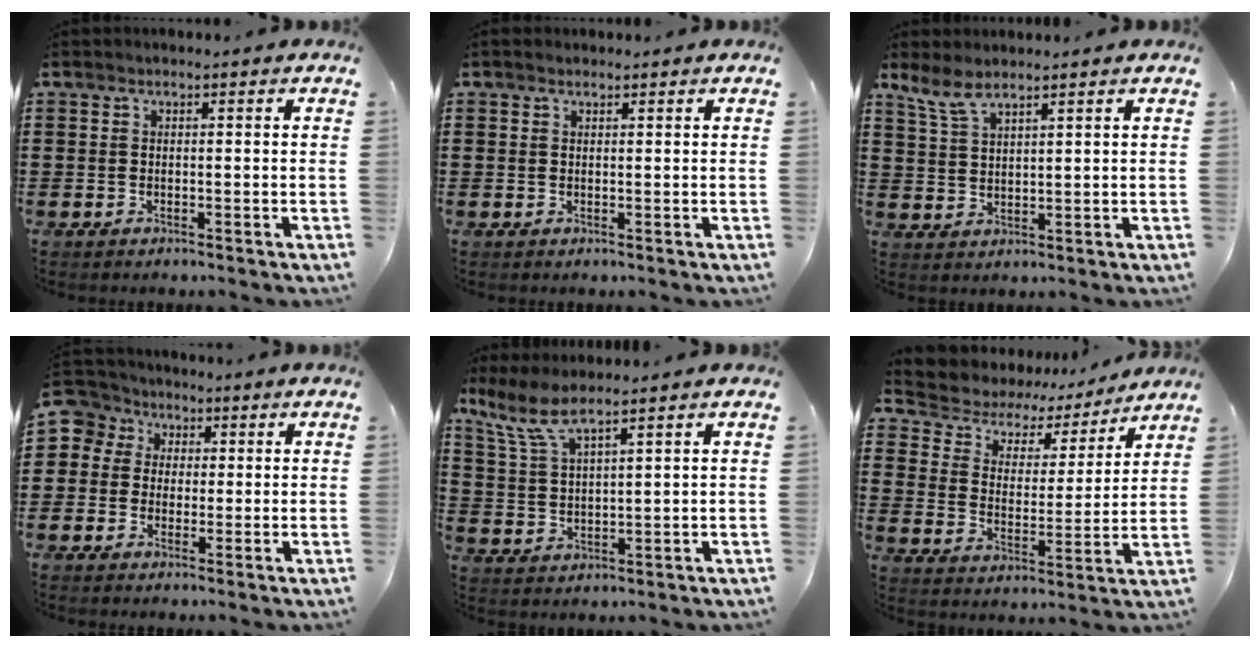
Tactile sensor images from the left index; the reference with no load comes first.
{"total": 0.7, "force": [0.5, 0.4, 0.1], "torque": [-0.003, 0.003, 0.011]}
{"total": 4.7, "force": [3.8, 1.1, 2.5], "torque": [-0.060, -0.005, 0.071]}
{"total": 4.2, "force": [0.2, 4.2, 0.0], "torque": [-0.027, 0.008, -0.004]}
{"total": 6.2, "force": [5.0, 0.8, 3.5], "torque": [-0.083, -0.012, 0.092]}
{"total": 4.5, "force": [3.6, 2.5, 1.1], "torque": [-0.048, -0.023, 0.054]}